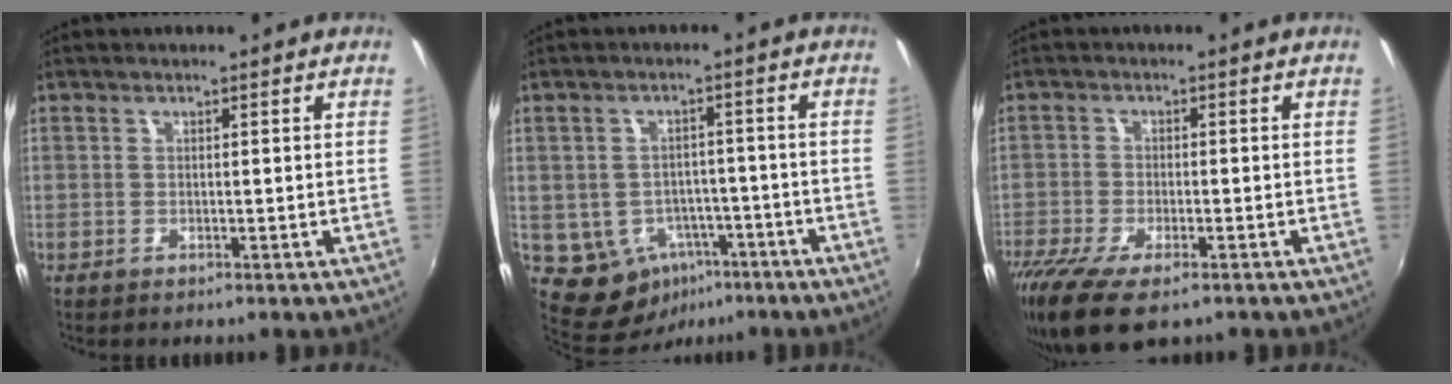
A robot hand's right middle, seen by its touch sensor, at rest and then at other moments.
{"total": 8.9, "force": [-4.0, 7.1, 3.5], "torque": [-0.082, 0.008, -0.033]}
{"total": 11.2, "force": [-7.5, 3.7, 7.4], "torque": [-0.171, -0.044, -0.133]}